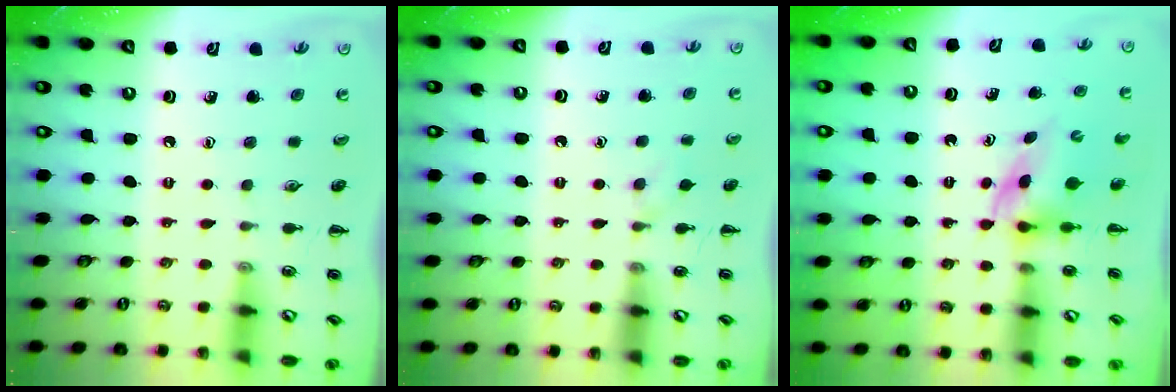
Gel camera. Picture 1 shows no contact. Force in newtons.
{"total": 4.6, "press": 4.4, "slide": 1.5}
{"total": 3.2, "press": 3.0, "slide": 1.1}